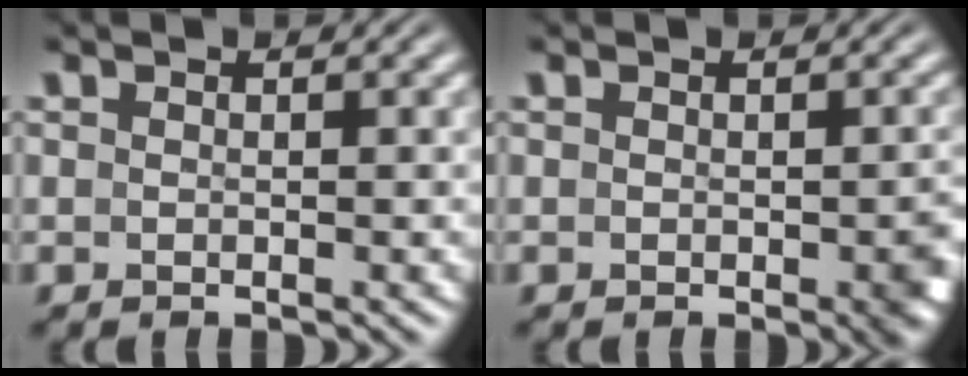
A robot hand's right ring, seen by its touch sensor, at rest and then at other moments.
{"total": 1.9, "force": [-0.6, 0.9, 1.6], "torque": [-0.011, -0.005, -0.010]}